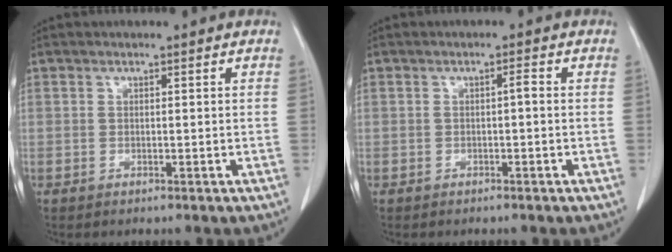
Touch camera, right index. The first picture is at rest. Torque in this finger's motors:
{"motor_torque": [0.15, -0.10, 0.00, 0.01]}